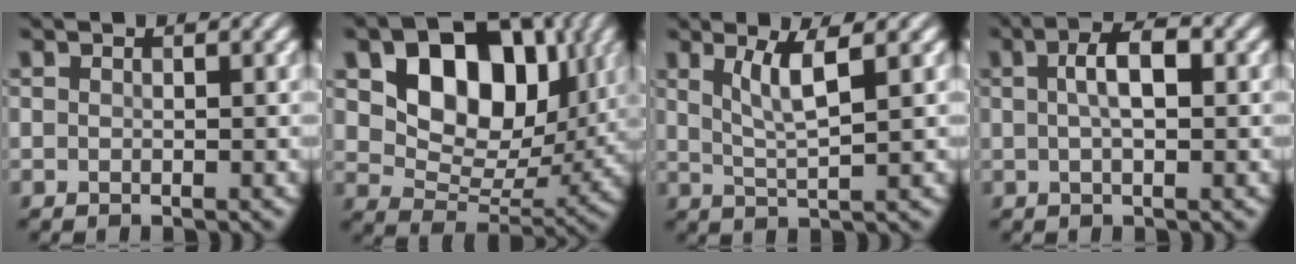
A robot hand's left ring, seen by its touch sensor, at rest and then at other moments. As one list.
[{"total": 11.2, "force": [3.7, 7.6, 7.5], "torque": [-0.117, -0.006, 0.059]}, {"total": 3.6, "force": [1.5, 0.7, 3.2], "torque": [-0.060, -0.003, 0.032]}, {"total": 3.4, "force": [0.6, 1.2, 3.2], "torque": [-0.058, 0.008, 0.006]}]